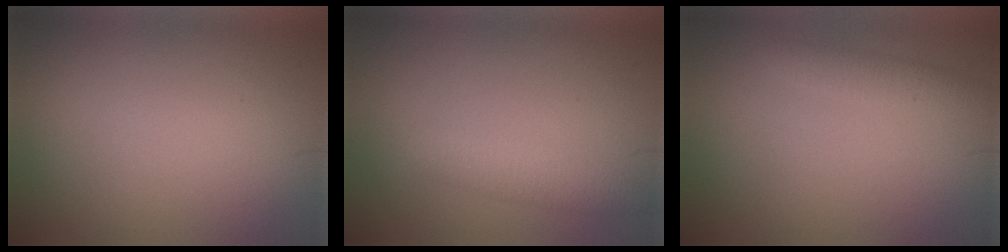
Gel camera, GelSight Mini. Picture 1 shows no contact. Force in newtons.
{"total": 3.0, "press": 3.0, "slide": 0.1}
{"total": 1.6, "press": 1.6, "slide": 0.0}